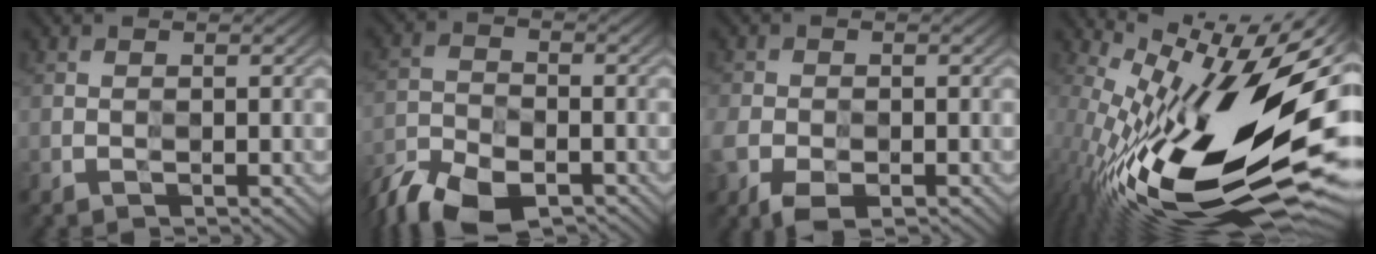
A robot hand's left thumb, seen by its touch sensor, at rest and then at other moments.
{"total": 9.2, "force": [-7.5, 3.4, 4.1], "torque": [-0.092, -0.015, -0.149]}
{"total": 5.9, "force": [-3.1, 3.8, 3.3], "torque": [-0.087, -0.019, -0.055]}
{"total": 19.1, "force": [0.3, 6.7, 17.9], "torque": [-0.300, -0.006, -0.005]}